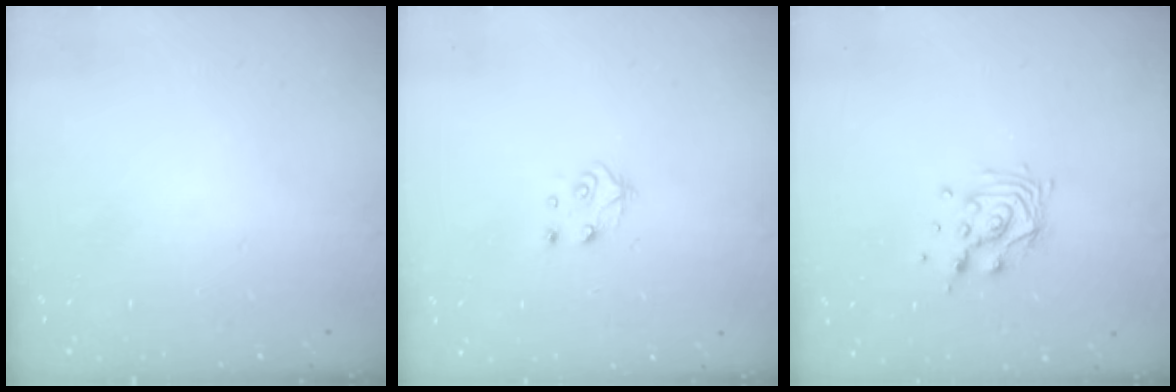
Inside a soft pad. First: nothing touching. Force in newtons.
{"total": 5.6, "press": 5.6, "slide": 0.5}
{"total": 9.3, "press": 9.3, "slide": 0.4}